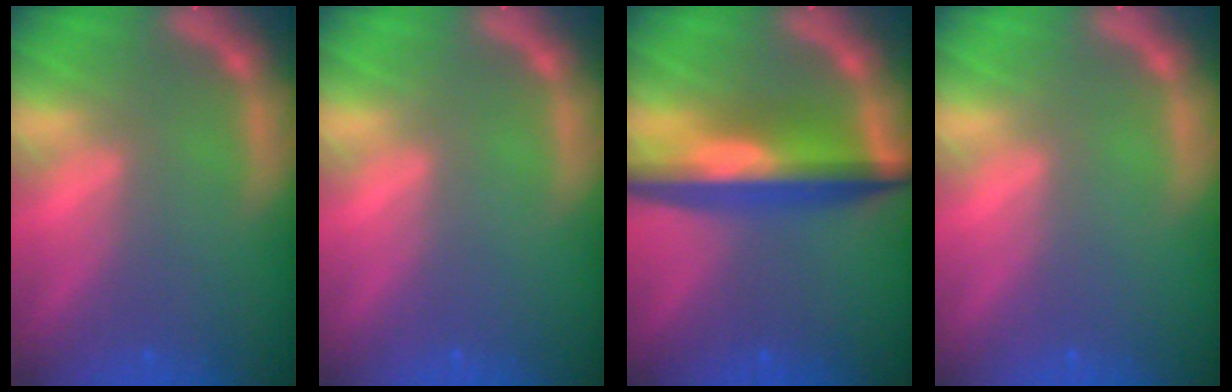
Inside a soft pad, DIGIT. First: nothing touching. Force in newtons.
{"total": 0.0}
{"total": 8.1}
{"total": 0.0}